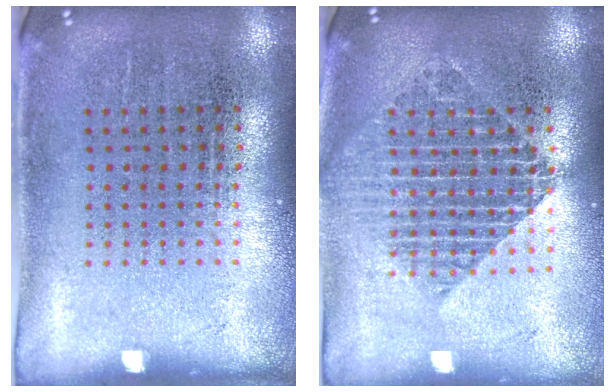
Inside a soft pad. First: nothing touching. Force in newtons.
{"total": 1.8, "press": 1.5, "slide": 0.9}